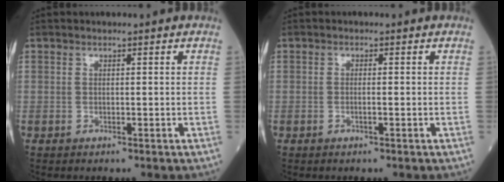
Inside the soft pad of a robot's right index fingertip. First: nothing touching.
{"total": 1.0, "force": [-0.2, 0.1, 0.9], "torque": [-0.022, -0.001, -0.002]}